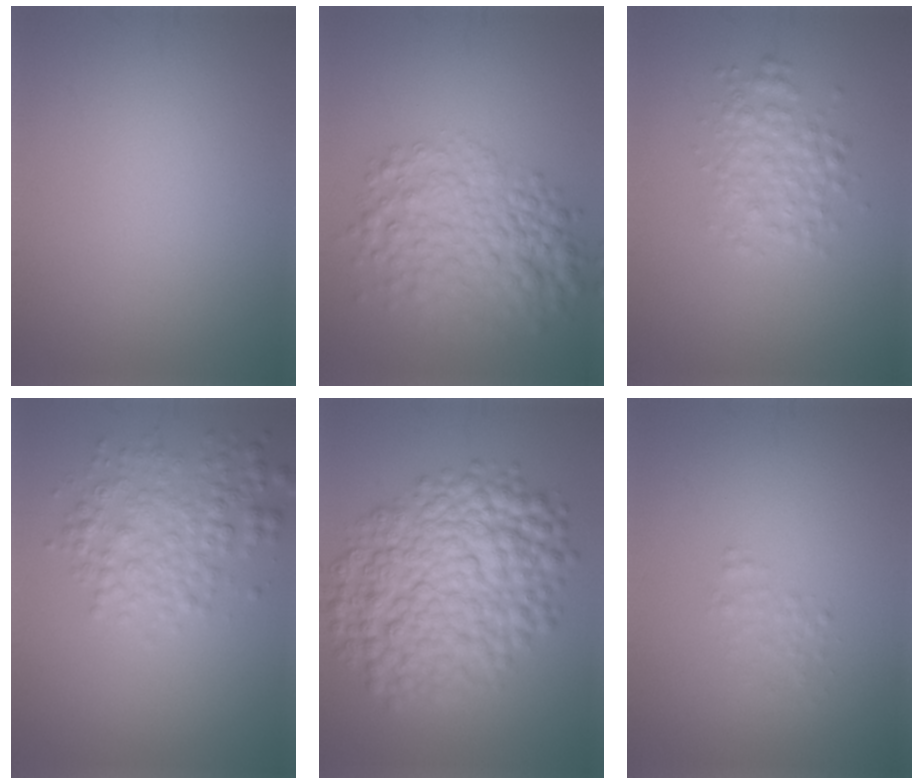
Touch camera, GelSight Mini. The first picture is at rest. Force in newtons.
{"total": 6.3, "press": 6.2, "slide": 0.2}
{"total": 3.0, "press": 3.0, "slide": 0.1}
{"total": 4.1, "press": 4.1, "slide": 0.1}
{"total": 10.9, "press": 10.9, "slide": 0.2}
{"total": 1.2, "press": 1.2, "slide": 0.0}